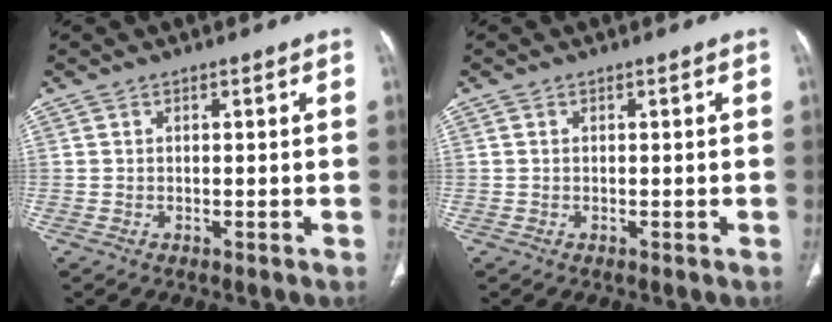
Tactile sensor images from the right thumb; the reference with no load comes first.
{"total": 0.0}